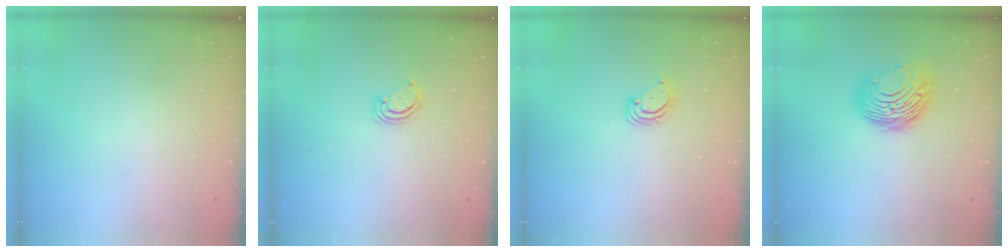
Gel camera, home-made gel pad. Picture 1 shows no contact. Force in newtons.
{"total": 2.9, "press": 2.9, "slide": 0.3}
{"total": 3.6, "press": 3.6, "slide": 0.3}
{"total": 10.9, "press": 10.9, "slide": 0.6}